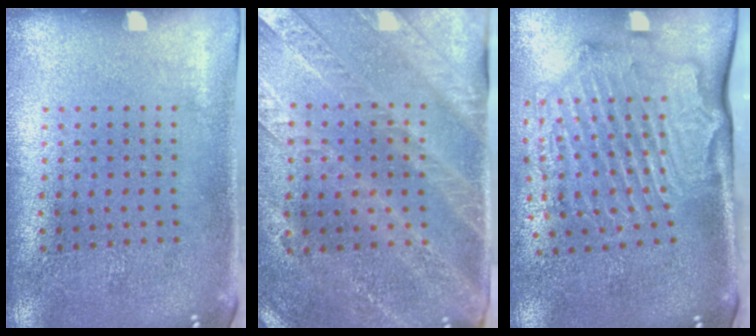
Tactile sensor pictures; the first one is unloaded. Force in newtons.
{"total": 2.7, "press": 2.5, "slide": 1.0}
{"total": 2.1, "press": 2.1, "slide": 0.5}